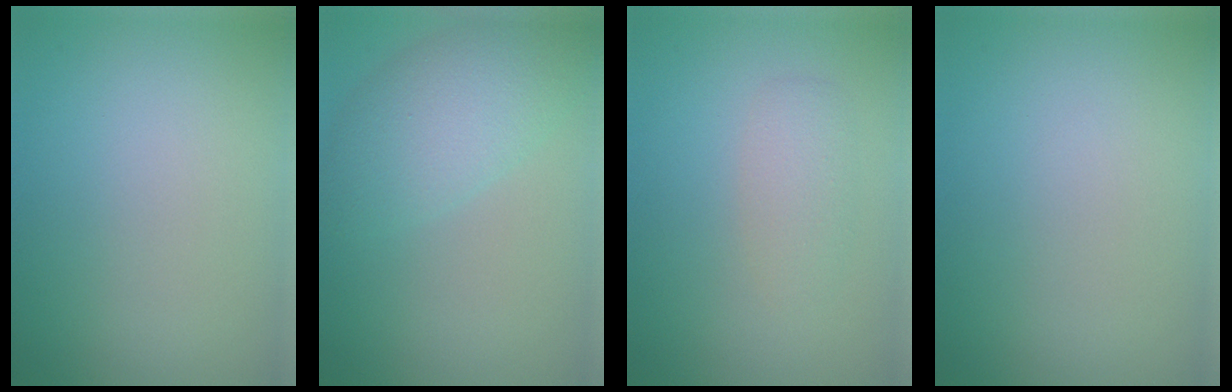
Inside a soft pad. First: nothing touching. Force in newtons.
{"total": 4.8, "press": 4.8, "slide": 0.3}
{"total": 1.8, "press": 1.8, "slide": 0.1}
{"total": 0.0}